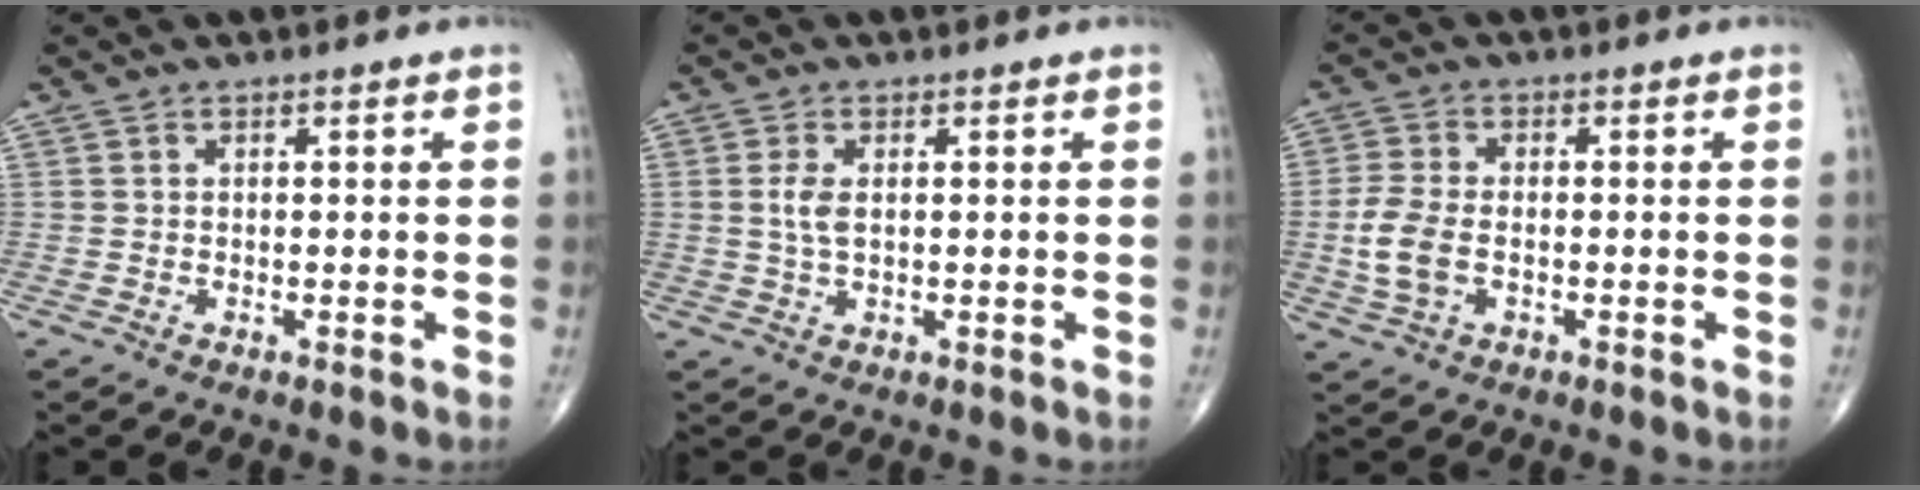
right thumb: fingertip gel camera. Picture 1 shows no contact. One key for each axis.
{"total": 3.2, "fx": 0.4, "fy": 1.6, "fz": 2.8, "tx": -0.066, "ty": 0.000, "tz": 0.009}
{"total": 6.9, "fx": -1.2, "fy": 4.1, "fz": 5.4, "tx": -0.122, "ty": 0.005, "tz": -0.025}